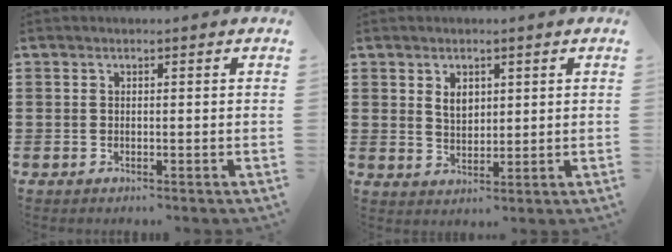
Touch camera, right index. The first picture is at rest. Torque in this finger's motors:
{"motor_torque": [0.25, -0.24, 0.08, 0.07]}